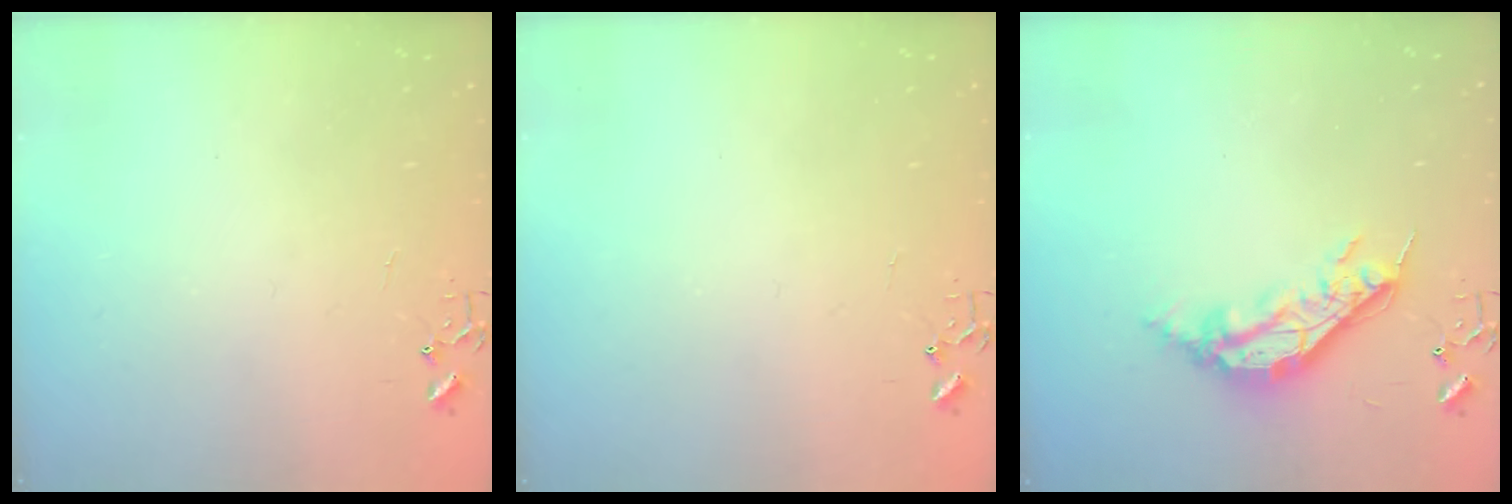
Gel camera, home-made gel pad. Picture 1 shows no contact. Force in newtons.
{"total": 0.0}
{"total": 15.5, "press": 15.5, "slide": 0.6}